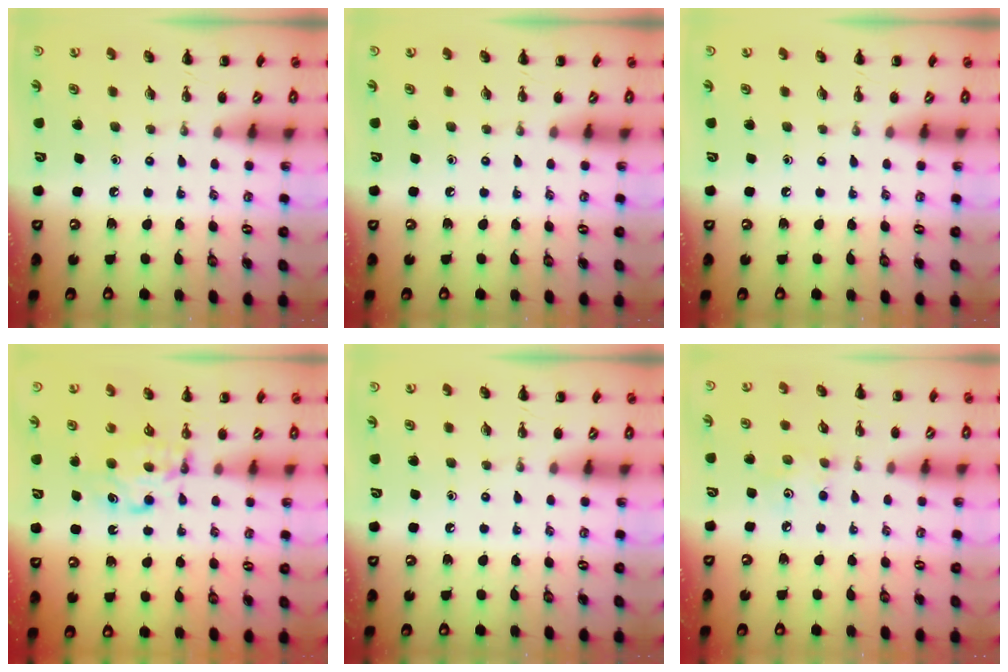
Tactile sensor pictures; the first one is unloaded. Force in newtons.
{"total": 0.0}
{"total": 0.0}
{"total": 6.4, "press": 6.4, "slide": 0.5}
{"total": 0.0}
{"total": 3.3, "press": 3.2, "slide": 0.8}